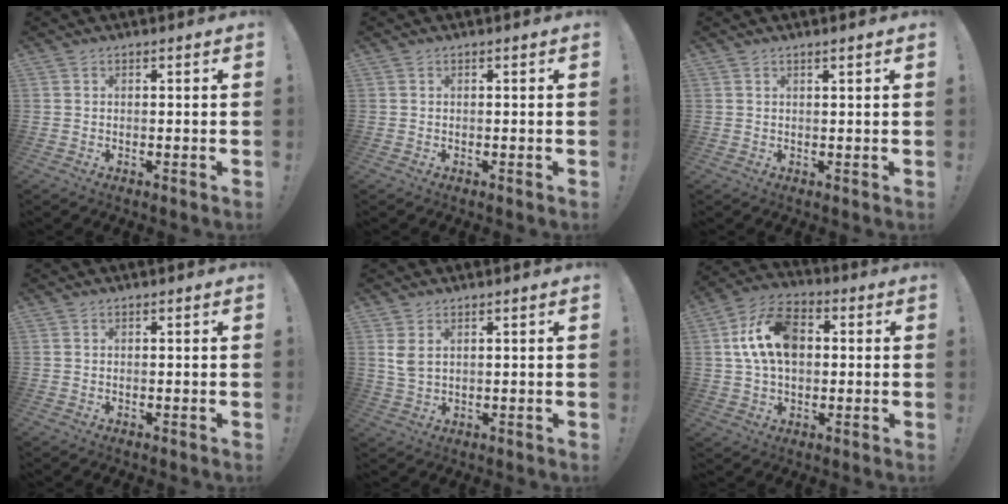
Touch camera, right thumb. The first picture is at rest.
{"total": 0.0}
{"total": 1.3, "force": [0.9, -0.3, 1.0], "torque": [-0.014, -0.001, 0.013]}
{"total": 0.0}
{"total": 4.3, "force": [1.7, 2.4, 3.1], "torque": [-0.051, -0.004, 0.032]}
{"total": 15.2, "force": [2.5, 10.2, 11.0], "torque": [-0.199, 0.013, 0.049]}